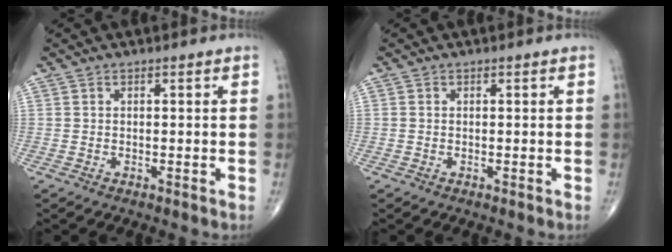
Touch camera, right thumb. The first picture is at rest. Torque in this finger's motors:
{"motor_torque": [-0.23, 0.01, -0.12, -0.07, -0.02]}